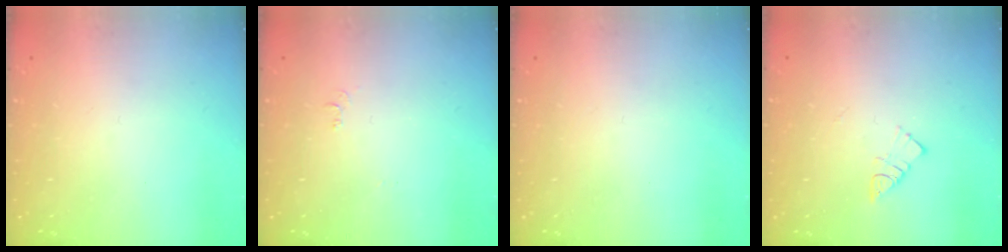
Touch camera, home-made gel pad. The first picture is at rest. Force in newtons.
{"total": 6.1, "press": 6.1, "slide": 0.7}
{"total": 0.0}
{"total": 5.6, "press": 5.6, "slide": 0.2}